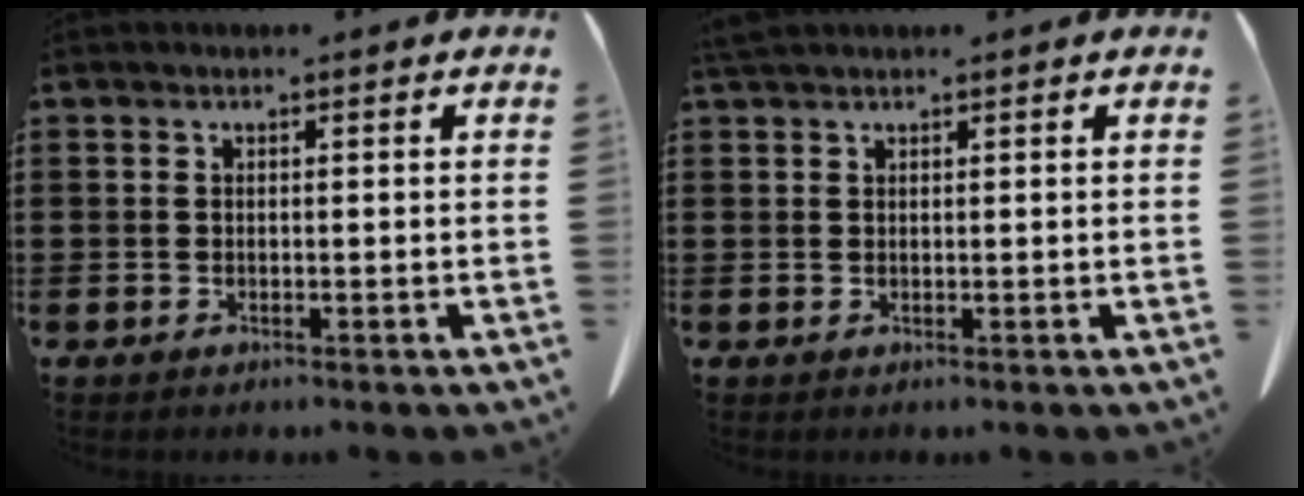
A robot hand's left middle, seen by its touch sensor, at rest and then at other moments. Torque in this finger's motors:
{"motor_torque": [0.34, 0.31, 0.00, 0.00]}